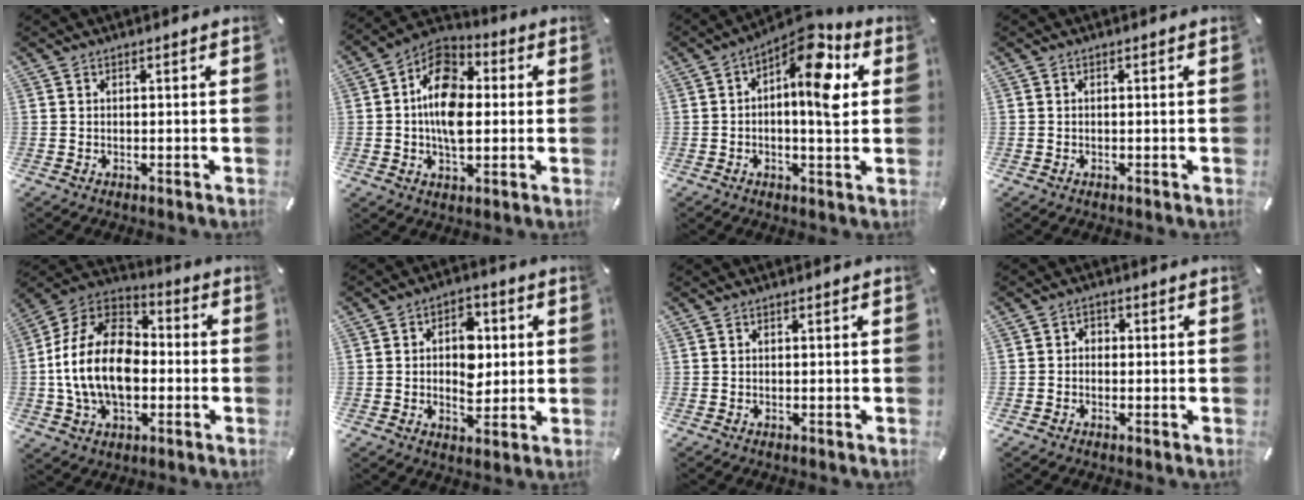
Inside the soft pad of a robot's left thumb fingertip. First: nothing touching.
{"total": 12.8, "force": [0.1, 8.6, 9.5], "torque": [-0.177, 0.006, 0.000]}
{"total": 12.7, "force": [4.3, 4.8, 10.9], "torque": [-0.148, -0.039, 0.068]}
{"total": 0.0}
{"total": 19.1, "force": [-3.3, 13.3, 13.3], "torque": [-0.284, 0.026, -0.063]}
{"total": 8.9, "force": [0.7, 6.6, 5.9], "torque": [-0.073, 0.001, 0.009]}
{"total": 0.0}
{"total": 2.2, "force": [-1.1, 1.8, 0.5], "torque": [-0.009, 0.011, -0.025]}